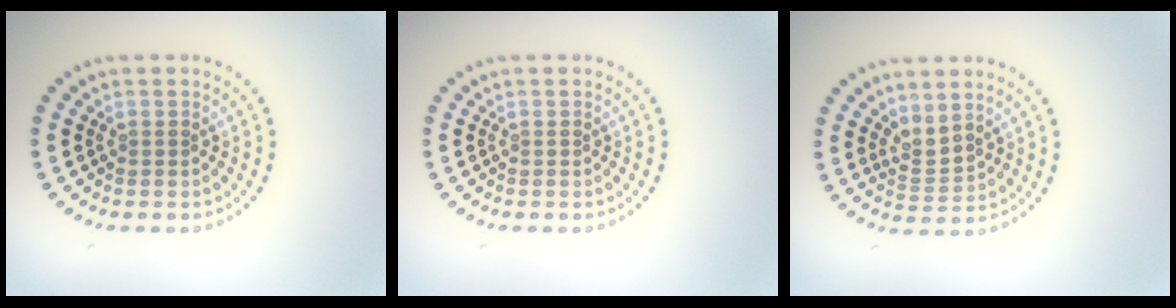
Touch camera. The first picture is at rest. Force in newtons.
{"total": 0.0}
{"total": 2.2, "press": 1.5, "slide": 1.6}